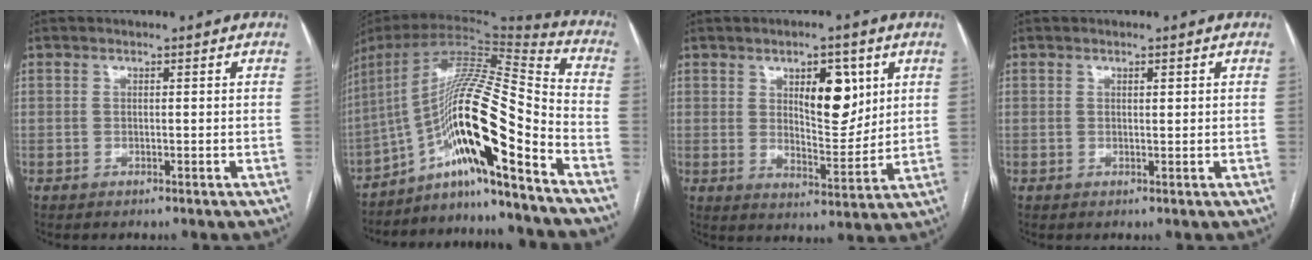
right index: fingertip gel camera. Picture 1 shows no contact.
{"total": 18.7, "force": [-10.9, -0.3, 15.1], "torque": [-0.285, 0.023, -0.195]}
{"total": 8.9, "force": [3.5, 3.6, 7.3], "torque": [-0.108, -0.002, 0.060]}
{"total": 0.7, "force": [0.3, 0.2, 0.6], "torque": [-0.011, -0.001, 0.005]}